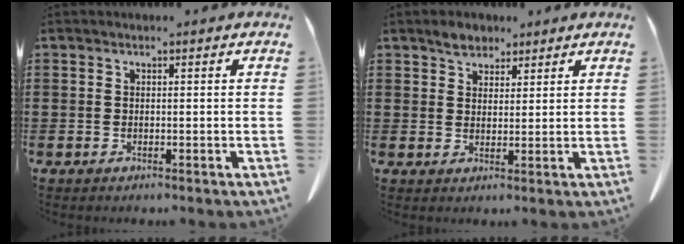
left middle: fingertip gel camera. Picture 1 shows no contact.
{"total": 3.1, "force": [2.5, 1.6, 0.8], "torque": [-0.015, 0.006, 0.046]}